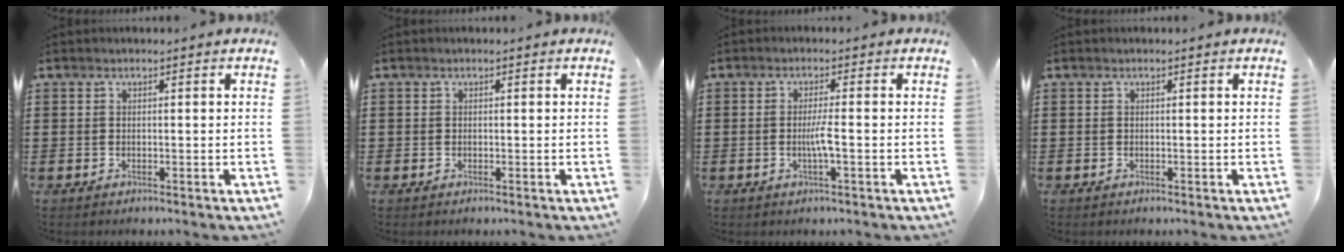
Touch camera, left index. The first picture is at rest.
{"total": 0.0}
{"total": 3.0, "force": [-0.5, 0.3, 2.9], "torque": [-0.060, -0.003, -0.013]}
{"total": 0.0}